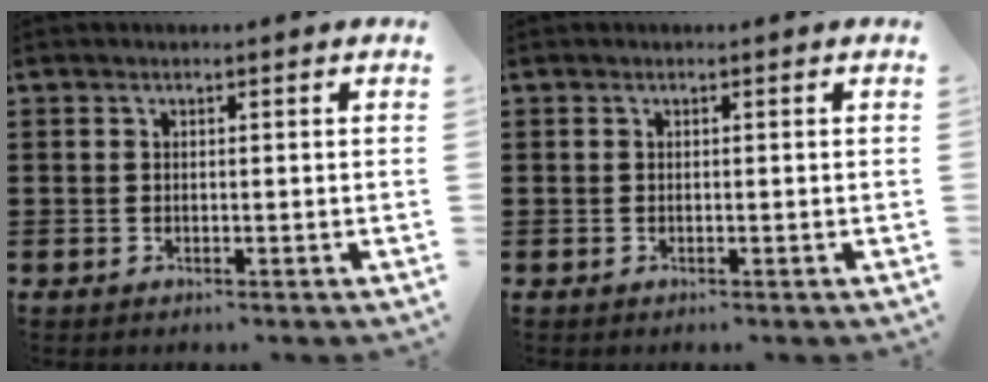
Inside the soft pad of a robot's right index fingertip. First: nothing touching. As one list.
[{"total": 0.0}]